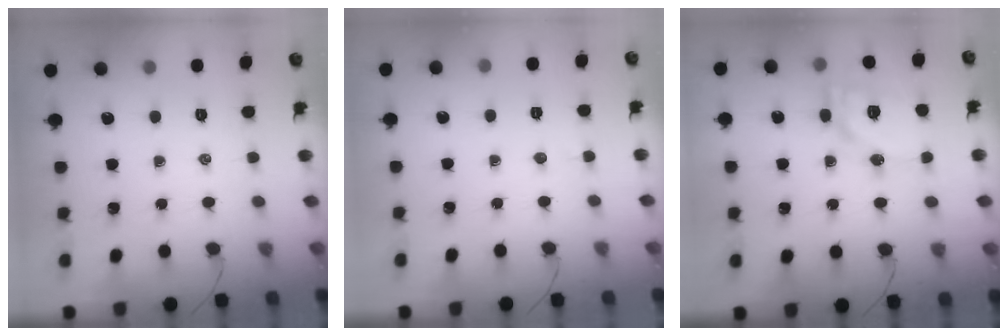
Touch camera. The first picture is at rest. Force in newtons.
{"total": 2.6, "press": 2.5, "slide": 0.7}
{"total": 15.0, "press": 14.7, "slide": 2.8}